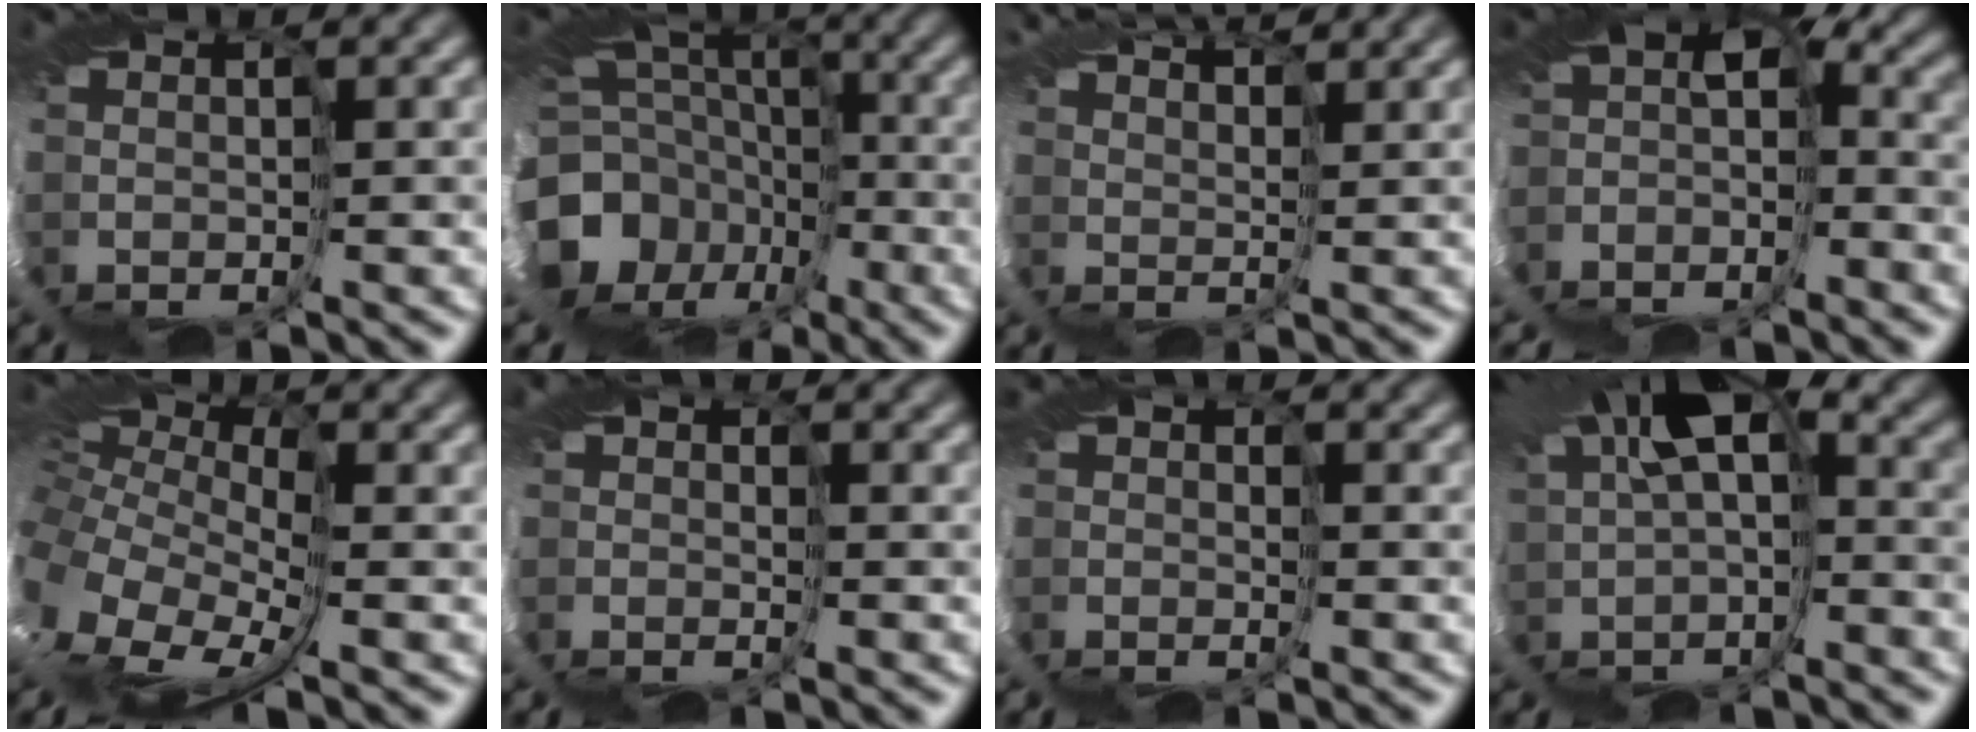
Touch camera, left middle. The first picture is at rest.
{"total": 14.5, "force": [-5.6, 11.7, 6.6], "torque": [-0.140, -0.029, -0.092]}
{"total": 4.7, "force": [4.5, -1.2, -0.4], "torque": [0.014, 0.022, 0.074]}
{"total": 4.8, "force": [-3.8, 2.0, 2.1], "torque": [-0.045, -0.024, -0.033]}
{"total": 8.4, "force": [-0.9, 5.2, 6.5], "torque": [-0.144, -0.024, 0.015]}
{"total": 1.4, "force": [-0.6, 1.1, 0.6], "torque": [0.001, 0.001, -0.010]}
{"total": 1.4, "force": [-0.8, 0.9, 0.6], "torque": [0.003, 0.000, -0.012]}
{"total": 6.6, "force": [1.0, 2.7, 5.9], "torque": [-0.103, -0.008, 0.038]}